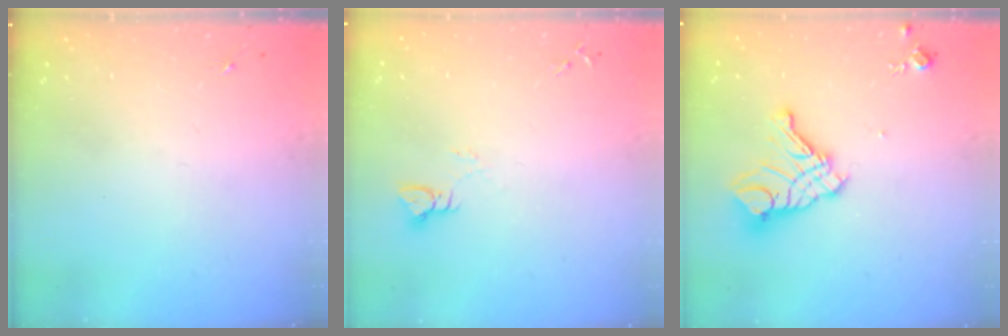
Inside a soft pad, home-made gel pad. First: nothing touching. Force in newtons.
{"total": 3.0, "press": 3.0, "slide": 0.3}
{"total": 14.3, "press": 14.2, "slide": 1.6}